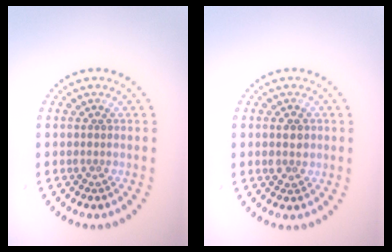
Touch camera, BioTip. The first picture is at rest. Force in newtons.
{"total": 1.4, "press": 1.4, "slide": 0.1}